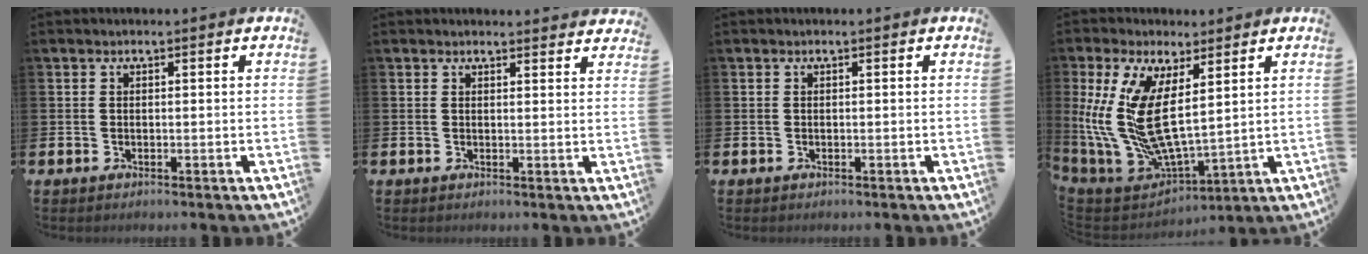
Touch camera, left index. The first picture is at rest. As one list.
[{"total": 2.0, "force": [2.0, 0.1, -0.2], "torque": [0.009, -0.015, 0.034]}, {"total": 0.0}, {"total": 12.2, "force": [4.1, 5.9, 9.8], "torque": [-0.228, -0.028, 0.085]}]